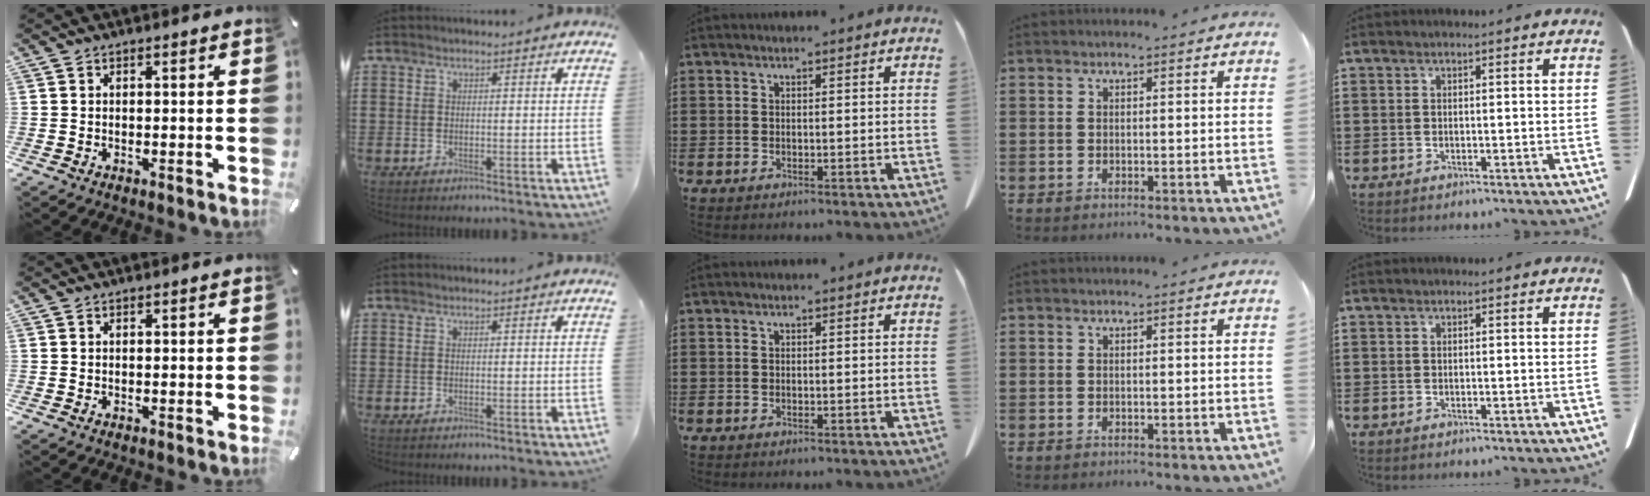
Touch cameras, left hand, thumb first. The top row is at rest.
{}